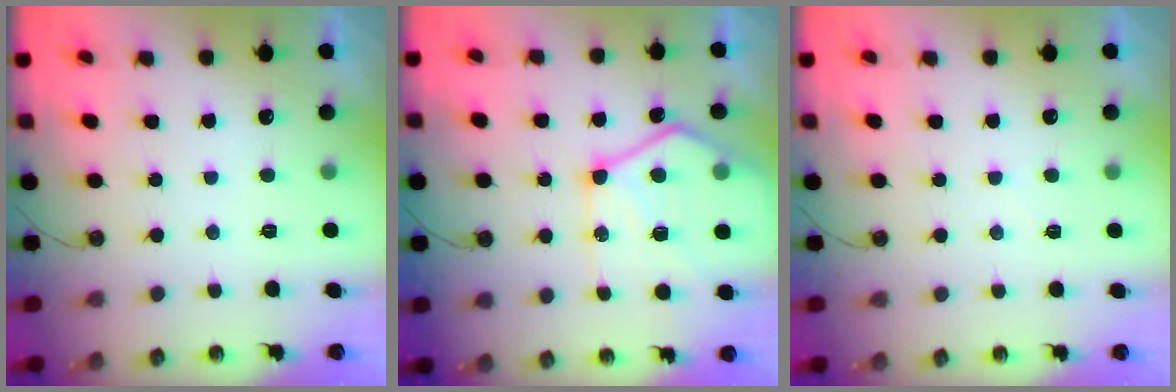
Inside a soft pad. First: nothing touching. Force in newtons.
{"total": 19.2, "press": 19.1, "slide": 1.6}
{"total": 3.5, "press": 3.5, "slide": 0.4}